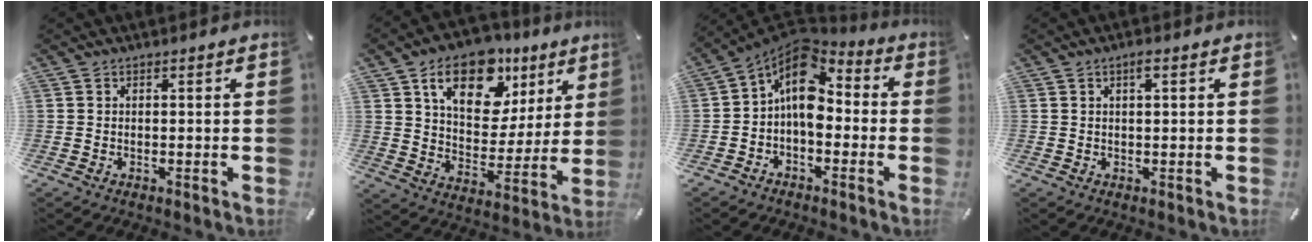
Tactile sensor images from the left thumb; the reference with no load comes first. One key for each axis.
{"total": 17.5, "fx": 10.5, "fy": 10.6, "fz": 9.1, "tx": -0.147, "ty": -0.049, "tz": 0.184}
{"total": 10.6, "fx": 0.4, "fy": 7.1, "fz": 7.9, "tx": -0.148, "ty": -0.013, "tz": 0.001}
{"total": 1.7, "fx": 0.6, "fy": 0.3, "fz": 1.5, "tx": -0.033, "ty": 0.003, "tz": 0.010}